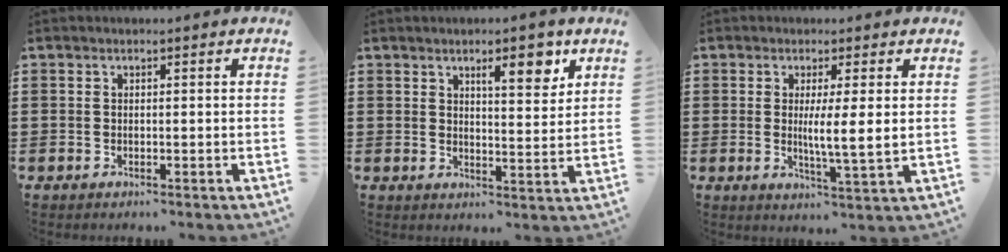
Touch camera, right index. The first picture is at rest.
{"total": 5.6, "force": [3.6, 1.7, 3.9], "torque": [-0.052, -0.007, 0.055]}
{"total": 4.4, "force": [0.7, 0.0, 4.4], "torque": [-0.078, -0.010, 0.008]}